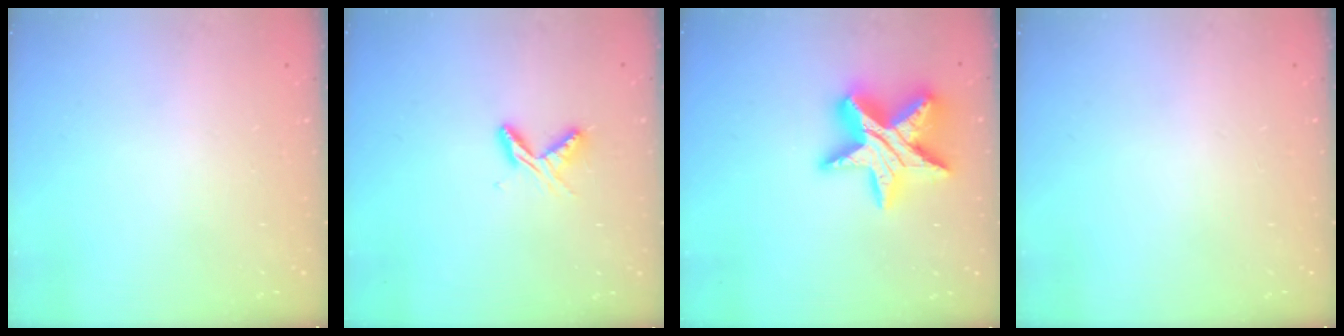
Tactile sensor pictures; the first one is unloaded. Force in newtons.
{"total": 5.7, "press": 5.7, "slide": 0.6}
{"total": 19.5, "press": 19.4, "slide": 1.5}
{"total": 0.0}